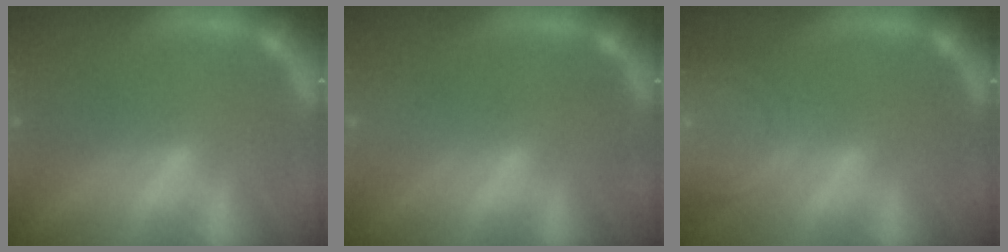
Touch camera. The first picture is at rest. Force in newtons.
{"total": 1.9}
{"total": 9.5}